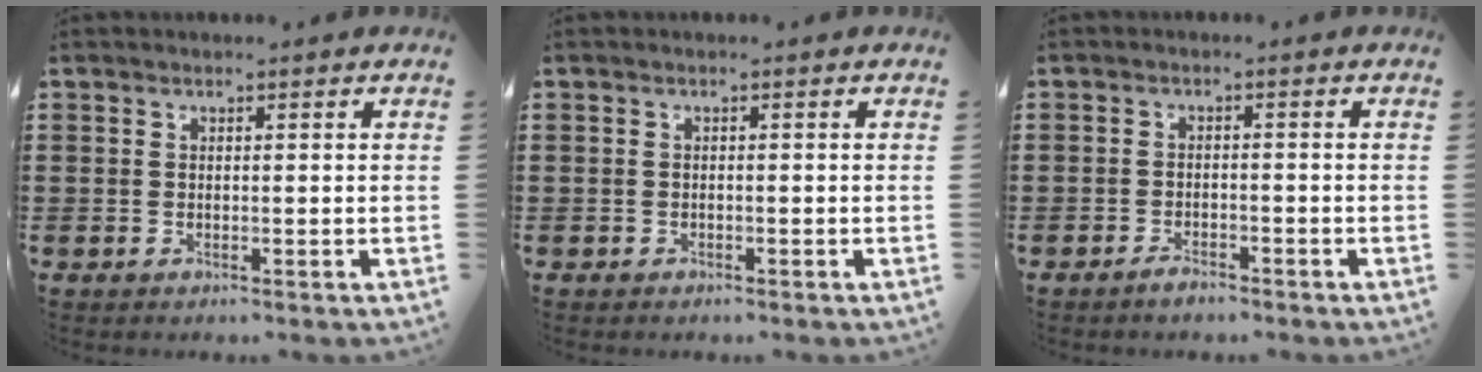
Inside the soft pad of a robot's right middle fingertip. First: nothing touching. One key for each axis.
{"total": 0.5, "fx": -0.4, "fy": 0.3, "fz": 0.1, "tx": -0.002, "ty": 0.002, "tz": -0.010}
{"total": 1.8, "fx": -1.6, "fy": 0.4, "fz": 0.7, "tx": -0.015, "ty": 0.000, "tz": -0.031}